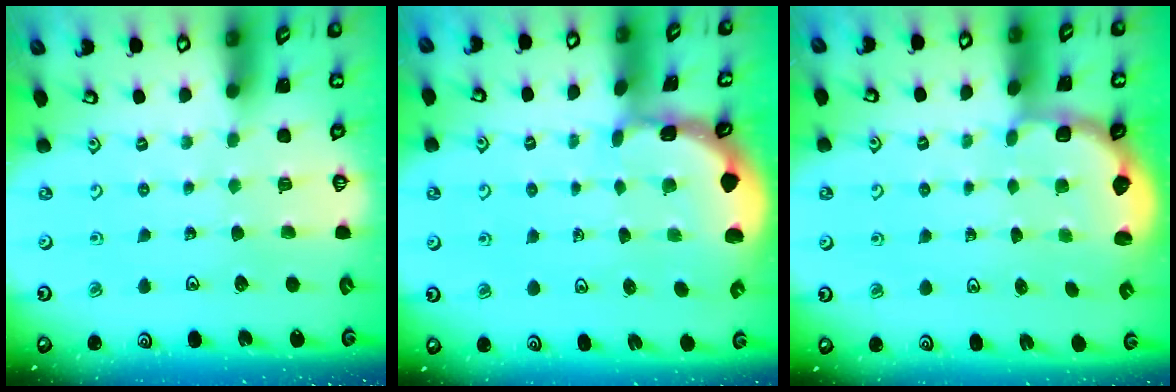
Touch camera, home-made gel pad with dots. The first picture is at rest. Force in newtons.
{"total": 2.7, "press": 2.7, "slide": 0.3}
{"total": 2.7, "press": 2.0, "slide": 1.9}